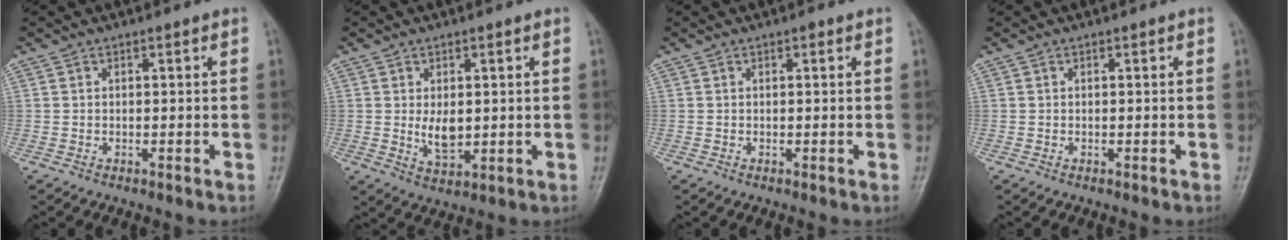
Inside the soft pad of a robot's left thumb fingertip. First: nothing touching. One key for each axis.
{"total": 5.1, "fx": 0.5, "fy": 2.9, "fz": 4.1, "tx": -0.058, "ty": -0.013, "tz": 0.017}
{"total": 0.7, "fx": 0.4, "fy": 0.3, "fz": 0.5, "tx": -0.006, "ty": 0.000, "tz": 0.002}
{"total": 0.0}